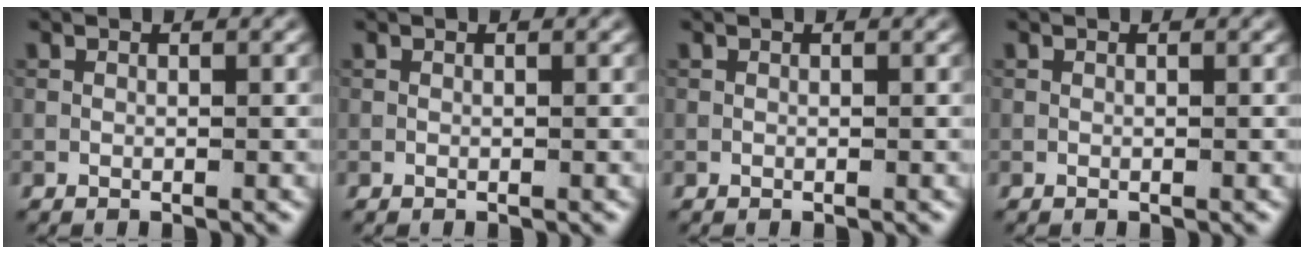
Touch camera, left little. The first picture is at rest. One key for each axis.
{"total": 0.0}
{"total": 0.0}
{"total": 0.0}